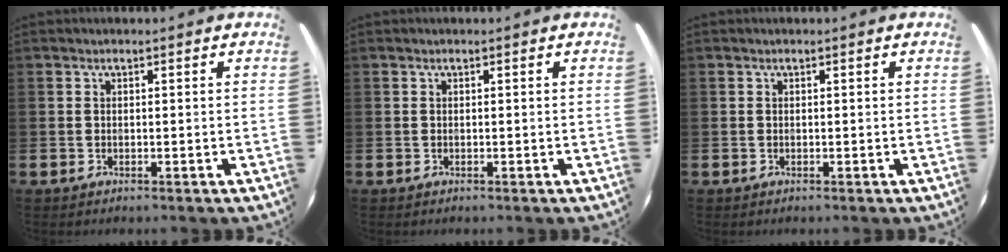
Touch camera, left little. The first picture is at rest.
{"total": 0.0}
{"total": 0.0}